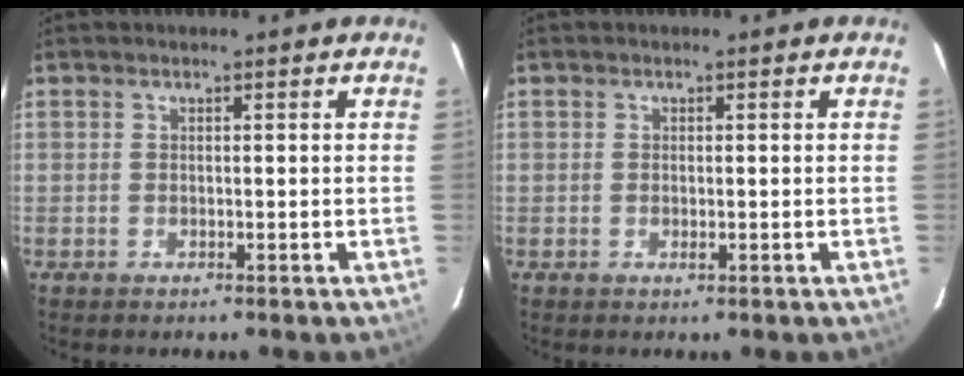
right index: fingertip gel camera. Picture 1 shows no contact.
{"total": 0.6, "force": [0.0, 0.4, 0.4], "torque": [-0.007, 0.001, 0.002]}